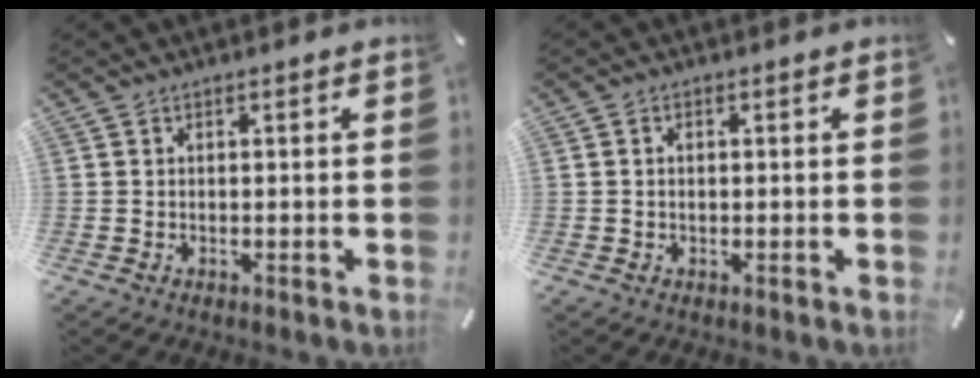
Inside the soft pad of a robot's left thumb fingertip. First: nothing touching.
{"total": 0.9, "force": [0.0, 0.7, 0.6], "torque": [-0.012, 0.005, -0.001]}